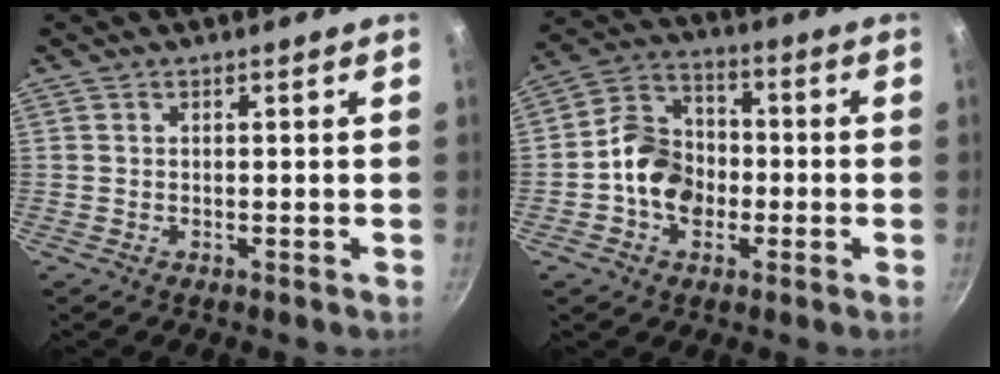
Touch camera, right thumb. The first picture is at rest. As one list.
[{"total": 11.0, "force": [-2.1, 8.7, 6.5], "torque": [-0.083, 0.031, -0.053]}]